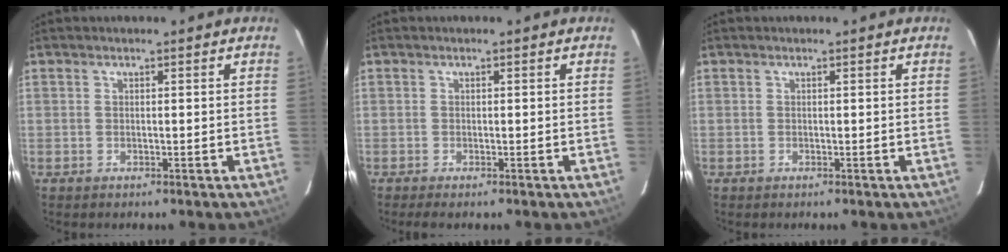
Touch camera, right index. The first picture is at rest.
{"total": 1.2, "force": [-0.9, 0.1, 0.8], "torque": [-0.016, -0.004, -0.016]}
{"total": 0.0}